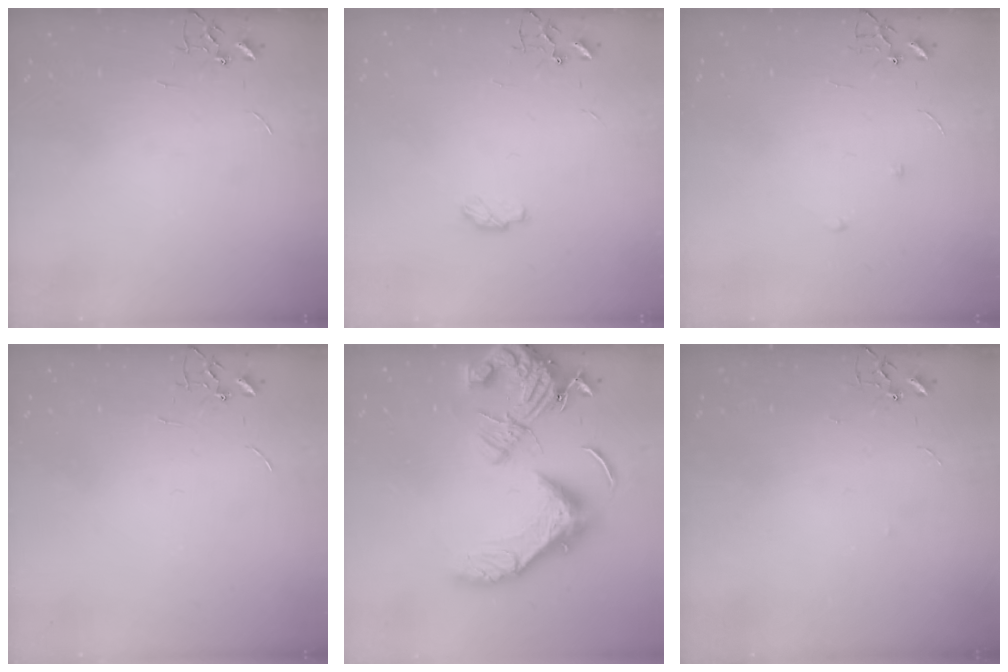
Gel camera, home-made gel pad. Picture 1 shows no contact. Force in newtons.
{"total": 4.6, "press": 4.6, "slide": 0.6}
{"total": 5.6, "press": 5.6, "slide": 0.6}
{"total": 0.0}
{"total": 20.2, "press": 20.1, "slide": 2.4}
{"total": 2.8, "press": 2.8, "slide": 0.5}